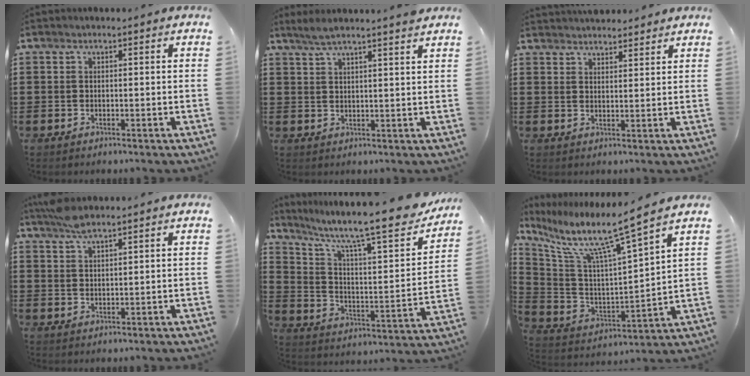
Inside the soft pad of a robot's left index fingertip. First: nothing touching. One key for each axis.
{"total": 3.9, "fx": 3.4, "fy": -0.2, "fz": 1.9, "tx": -0.048, "ty": -0.004, "tz": 0.062}
{"total": 2.9, "fx": 2.9, "fy": 0.2, "fz": -0.1, "tx": -0.005, "ty": -0.006, "tz": 0.055}
{"total": 3.5, "fx": 2.9, "fy": 0.6, "fz": 1.9, "tx": -0.044, "ty": -0.001, "tz": 0.053}
{"total": 11.3, "fx": 8.7, "fy": 1.6, "fz": 7.1, "tx": -0.140, "ty": -0.063, "tz": 0.134}
{"total": 10.1, "fx": 7.5, "fy": -0.2, "fz": 6.7, "tx": -0.150, "ty": -0.065, "tz": 0.113}